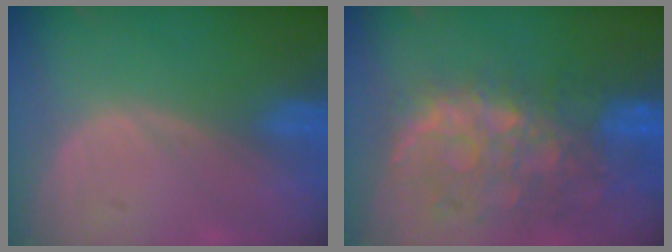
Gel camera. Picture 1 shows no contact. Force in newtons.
{"total": 11.2, "press": 9.7, "slide": 5.5}